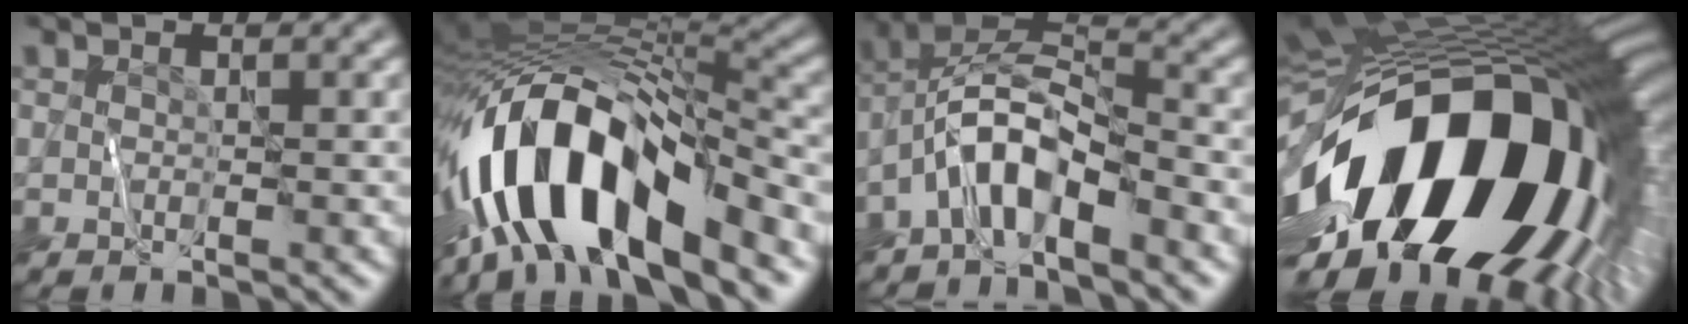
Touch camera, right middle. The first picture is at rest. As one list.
[{"total": 14.0, "force": [-5.9, 5.8, 11.4], "torque": [-0.203, 0.001, -0.101]}, {"total": 5.6, "force": [-3.4, 1.9, 4.0], "torque": [-0.074, 0.010, -0.075]}, {"total": 19.1, "force": [-3.4, 10.7, 15.4], "torque": [-0.269, -0.020, -0.055]}]